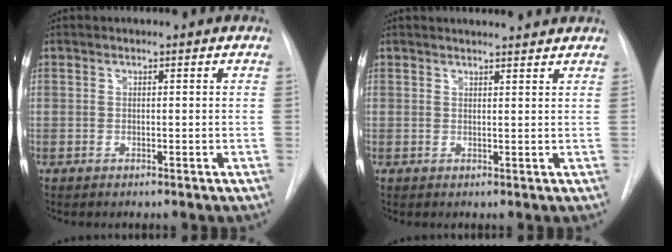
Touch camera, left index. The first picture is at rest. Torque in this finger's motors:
{"motor_torque": [-0.38, -0.25, 0.05, 0.00]}